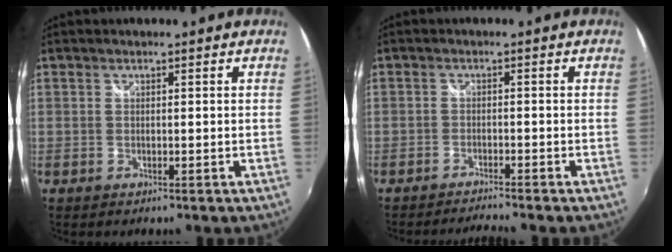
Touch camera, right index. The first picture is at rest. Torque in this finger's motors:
{"motor_torque": [0.54, -0.59, 0.12, 0.00]}